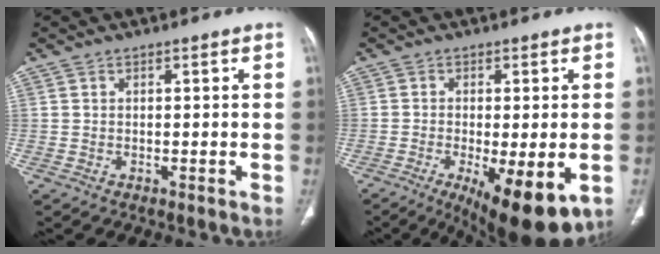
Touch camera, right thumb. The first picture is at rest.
{"total": 13.4, "force": [-4.9, 4.2, 11.7], "torque": [-0.154, -0.014, -0.063]}